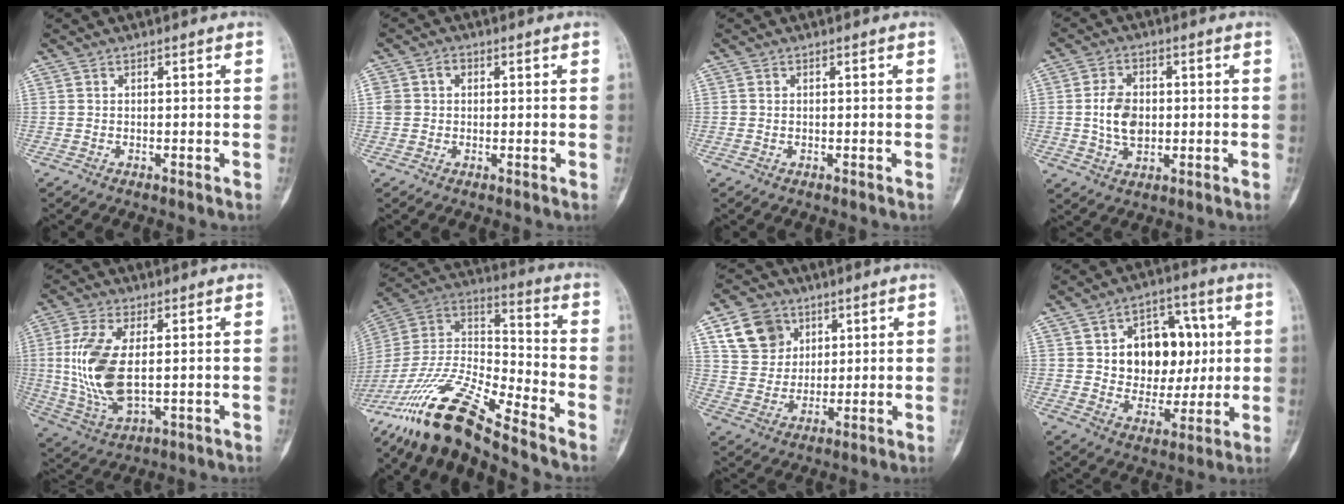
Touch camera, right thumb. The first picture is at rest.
{"total": 3.8, "force": [0.6, 3.2, 1.9], "torque": [-0.028, 0.016, 0.012]}
{"total": 0.6, "force": [0.0, 0.5, 0.5], "torque": [-0.007, -0.001, -0.001]}
{"total": 4.6, "force": [0.0, 3.4, 3.1], "torque": [-0.044, 0.002, 0.000]}
{"total": 14.0, "force": [0.9, 6.7, 12.2], "torque": [-0.263, -0.013, 0.029]}
{"total": 19.5, "force": [-15.5, 2.8, 11.6], "torque": [-0.238, 0.066, -0.297]}
{"total": 10.6, "force": [5.0, 8.4, 4.0], "torque": [-0.048, -0.014, 0.099]}
{"total": 15.8, "force": [2.8, 11.5, 10.4], "torque": [-0.096, 0.005, 0.049]}